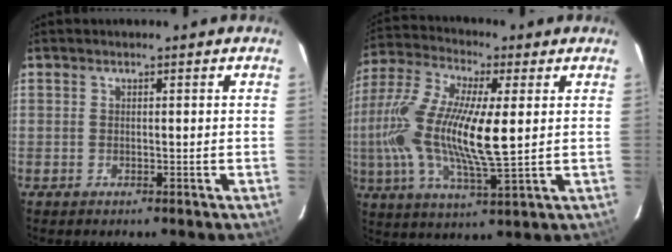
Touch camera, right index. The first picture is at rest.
{"total": 20.3, "force": [1.4, 6.1, 19.3], "torque": [-0.361, -0.005, 0.016]}